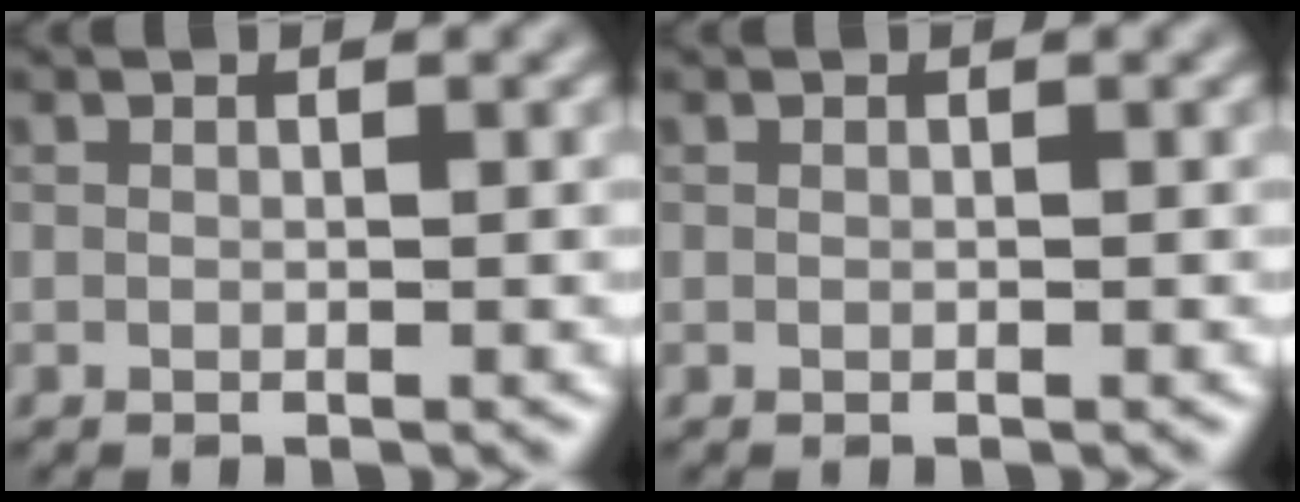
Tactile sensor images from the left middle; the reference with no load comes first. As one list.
[{"total": 0.0}]